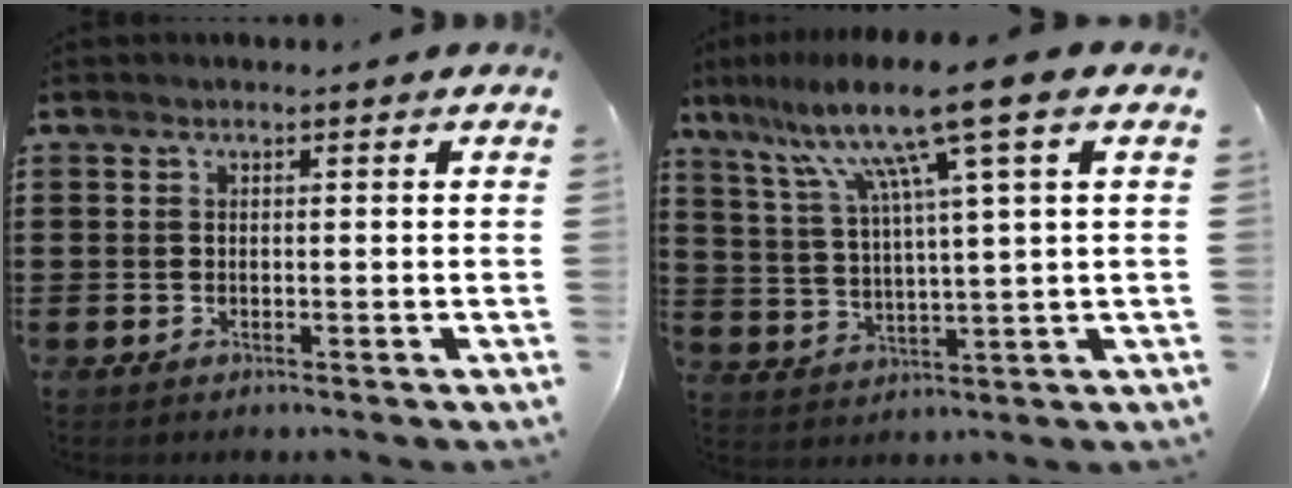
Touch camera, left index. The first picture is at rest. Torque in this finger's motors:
{"motor_torque": [2.00, -0.14, 1.05, 0.21]}